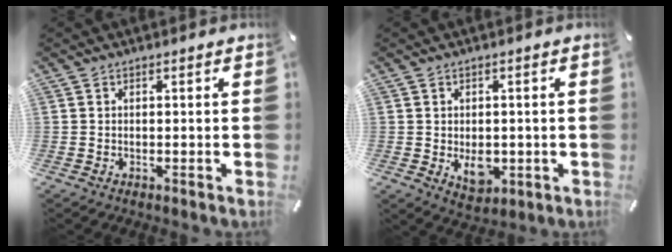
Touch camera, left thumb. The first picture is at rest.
{"total": 6.0, "force": [-0.9, 4.5, 3.8], "torque": [-0.045, -0.003, -0.012]}